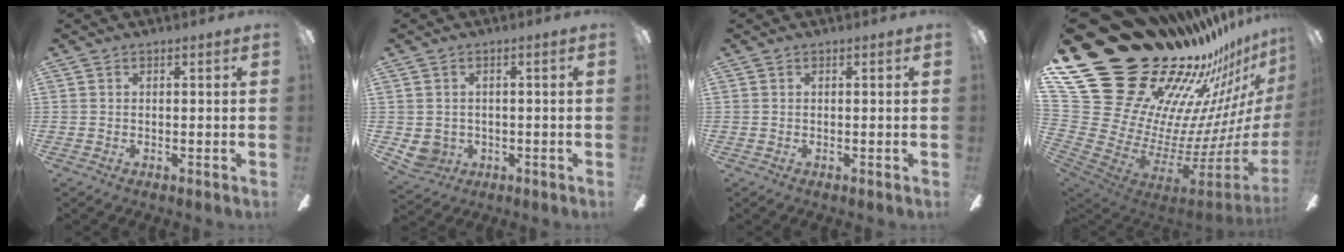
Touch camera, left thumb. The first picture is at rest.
{"total": 4.0, "force": [-0.2, 3.9, 0.8], "torque": [-0.035, 0.002, -0.004]}
{"total": 0.0}
{"total": 34.0, "force": [22.5, 18.2, 17.8], "torque": [-0.257, -0.259, 0.496]}